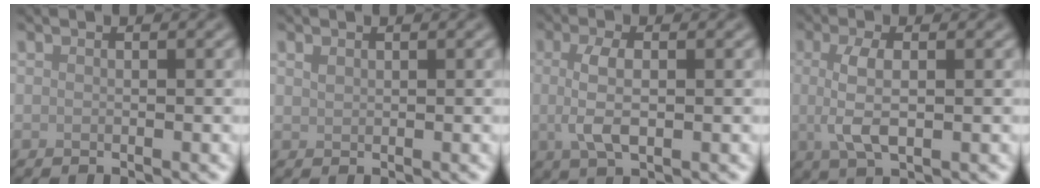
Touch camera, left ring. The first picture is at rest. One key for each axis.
{"total": 0.7, "fx": 0.4, "fy": 0.4, "fz": 0.3, "tx": -0.008, "ty": 0.001, "tz": 0.012}
{"total": 3.5, "fx": 0.0, "fy": 1.4, "fz": 3.2, "tx": -0.070, "ty": -0.002, "tz": 0.000}
{"total": 3.6, "fx": 0.1, "fy": 1.3, "fz": 3.4, "tx": -0.072, "ty": -0.002, "tz": 0.002}